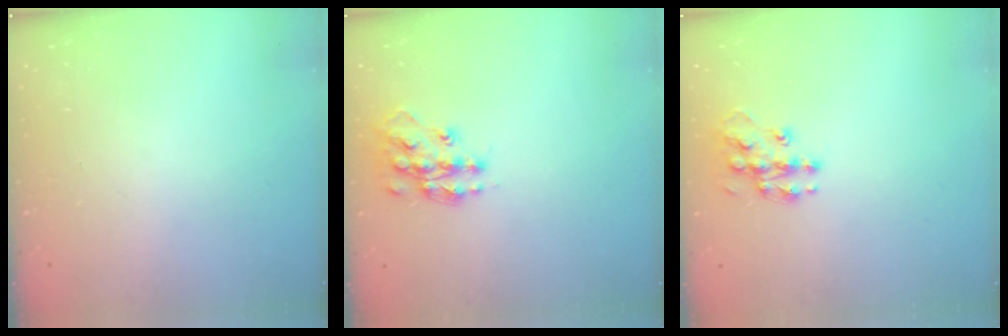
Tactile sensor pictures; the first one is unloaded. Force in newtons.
{"total": 13.2, "press": 13.1, "slide": 0.9}
{"total": 11.3, "press": 11.3, "slide": 0.7}